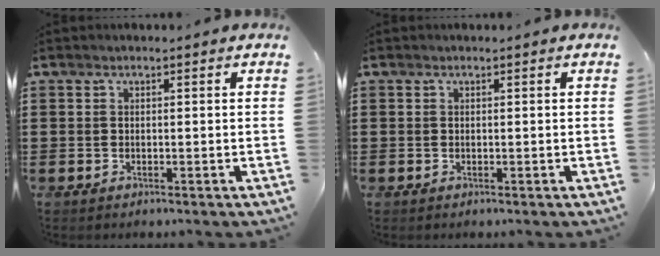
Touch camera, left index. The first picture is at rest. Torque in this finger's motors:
{"motor_torque": [-0.01, -0.01, 0.00, 0.00]}